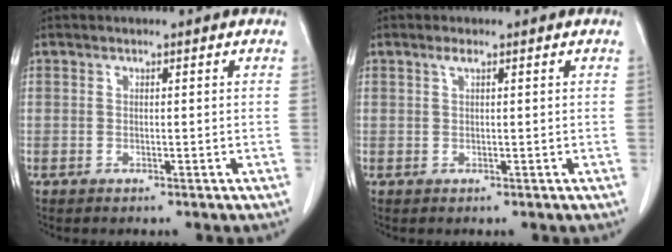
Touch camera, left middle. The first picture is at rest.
{"total": 1.0, "force": [0.6, 0.0, 0.8], "torque": [-0.019, 0.003, 0.012]}